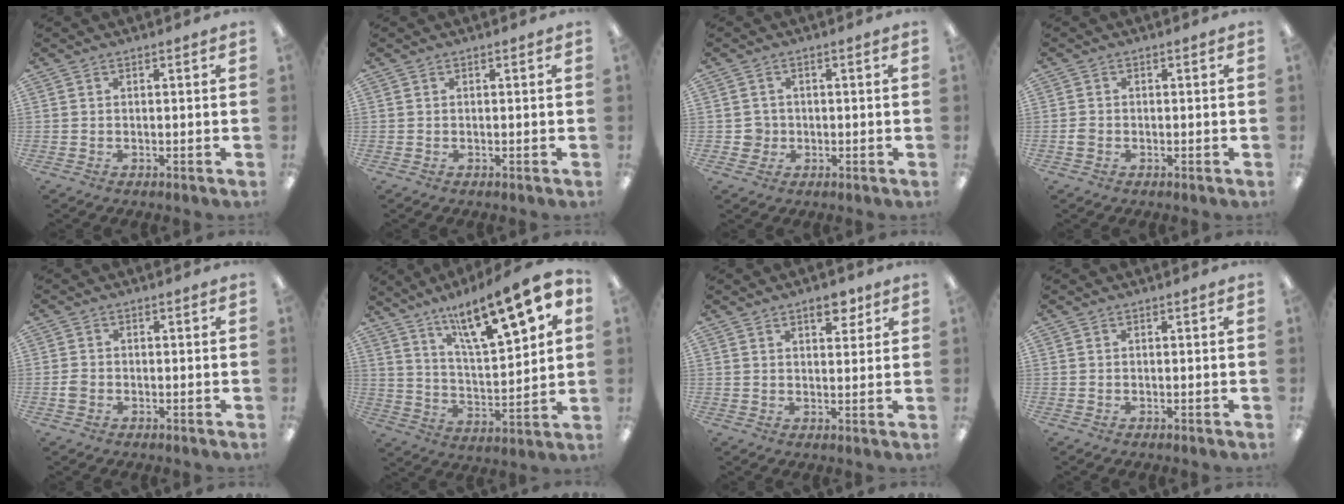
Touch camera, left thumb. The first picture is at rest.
{"total": 0.0}
{"total": 2.8, "force": [-0.3, 2.8, 0.4], "torque": [-0.010, 0.004, -0.009]}
{"total": 1.4, "force": [-0.5, 1.1, 0.7], "torque": [-0.013, 0.003, -0.011]}
{"total": 1.8, "force": [-0.7, 1.4, 0.9], "torque": [-0.017, 0.005, -0.015]}
{"total": 18.5, "force": [12.9, 4.6, 12.4], "torque": [-0.187, -0.088, 0.208]}
{"total": 5.3, "force": [3.4, 2.6, 3.2], "torque": [-0.021, -0.016, 0.052]}
{"total": 0.0}